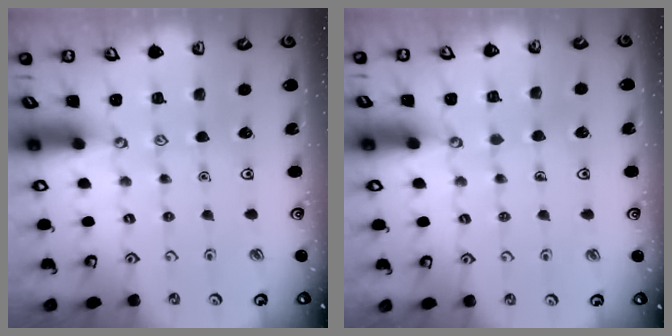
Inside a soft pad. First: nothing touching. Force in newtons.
{"total": 3.2, "press": 3.2, "slide": 0.2}